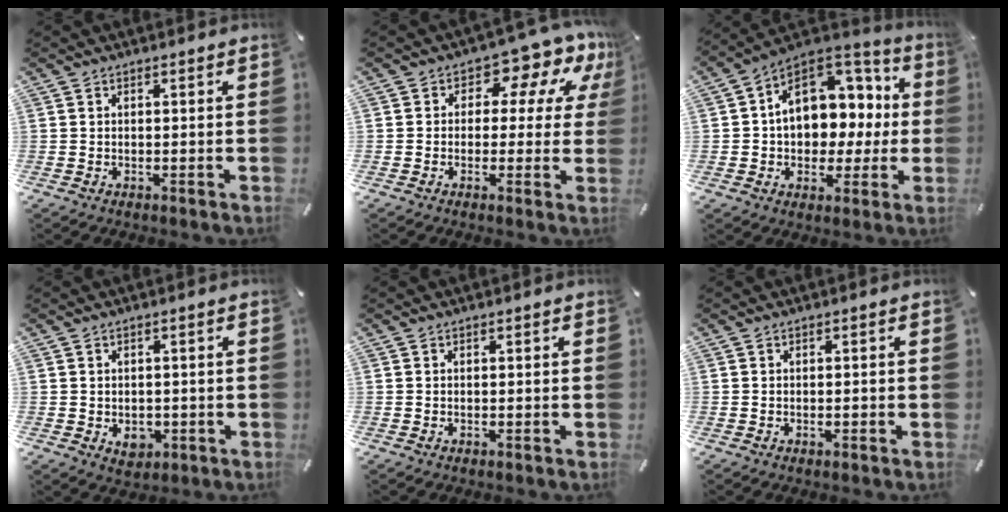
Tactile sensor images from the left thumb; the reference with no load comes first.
{"total": 10.2, "force": [5.4, 5.9, 6.4], "torque": [-0.087, -0.042, 0.094]}
{"total": 13.6, "force": [2.5, 10.8, 7.8], "torque": [-0.106, -0.019, 0.054]}
{"total": 3.9, "force": [-1.0, 3.2, 1.9], "torque": [-0.013, 0.000, -0.016]}
{"total": 0.0}
{"total": 0.8, "force": [-0.3, 0.3, 0.6], "torque": [-0.013, -0.003, -0.006]}